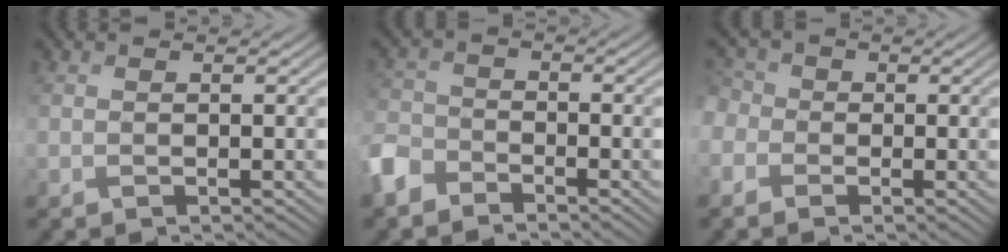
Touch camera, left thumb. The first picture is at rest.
{"total": 4.9, "force": [-3.7, 2.7, 1.7], "torque": [-0.048, -0.002, -0.091]}
{"total": 4.3, "force": [-1.0, 3.9, 1.6], "torque": [-0.062, 0.003, -0.037]}